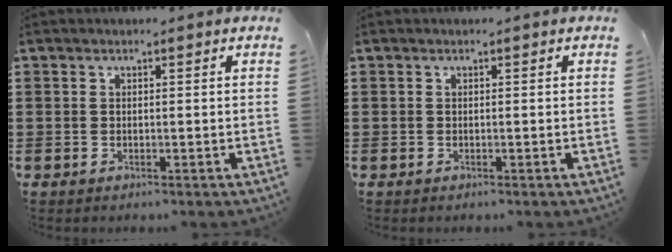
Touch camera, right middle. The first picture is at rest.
{"total": 0.0}